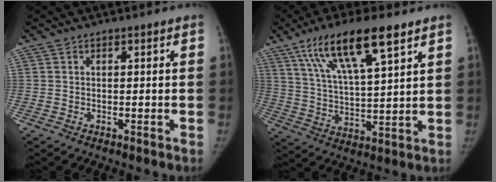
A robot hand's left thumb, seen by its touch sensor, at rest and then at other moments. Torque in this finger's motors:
{"motor_torque": [0.23, 0.27, 1.67, -1.10, 0.17]}